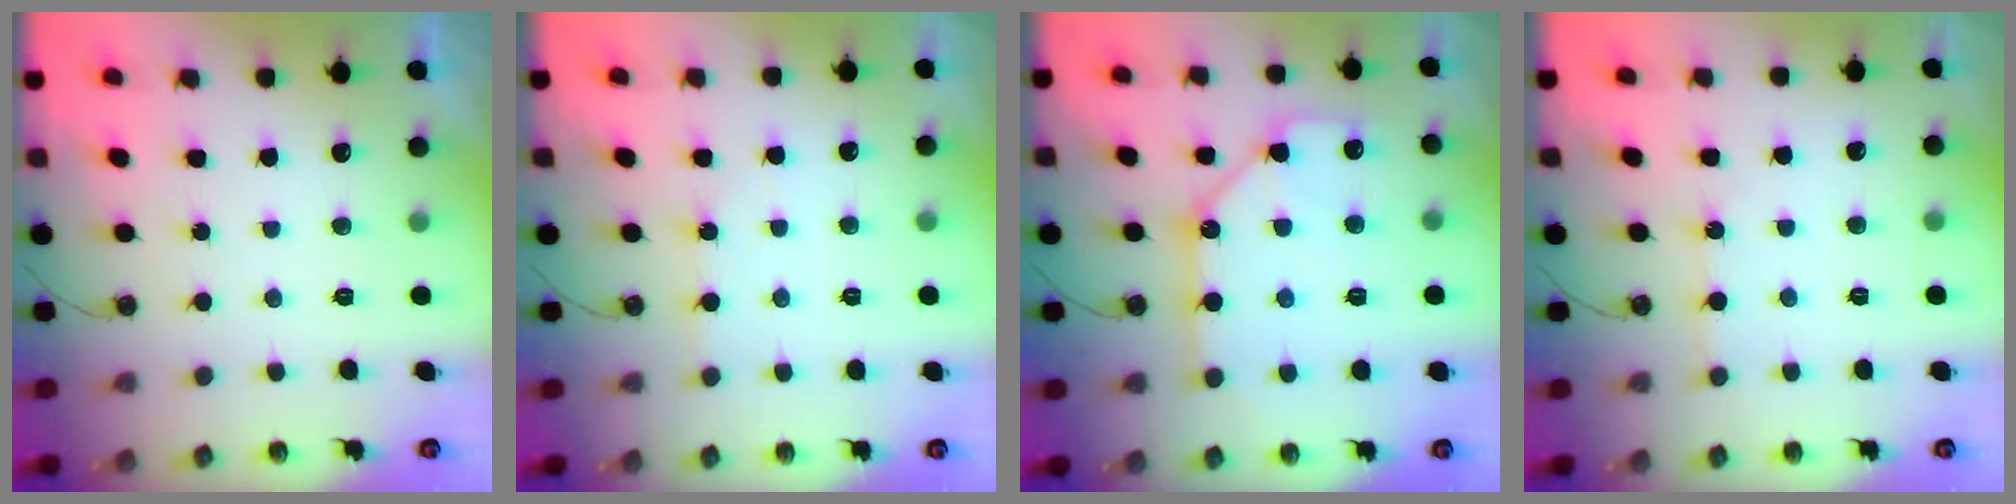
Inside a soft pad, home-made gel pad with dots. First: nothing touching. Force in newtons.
{"total": 2.9, "press": 2.9, "slide": 0.3}
{"total": 11.9, "press": 11.8, "slide": 1.1}
{"total": 4.4, "press": 4.4, "slide": 0.5}